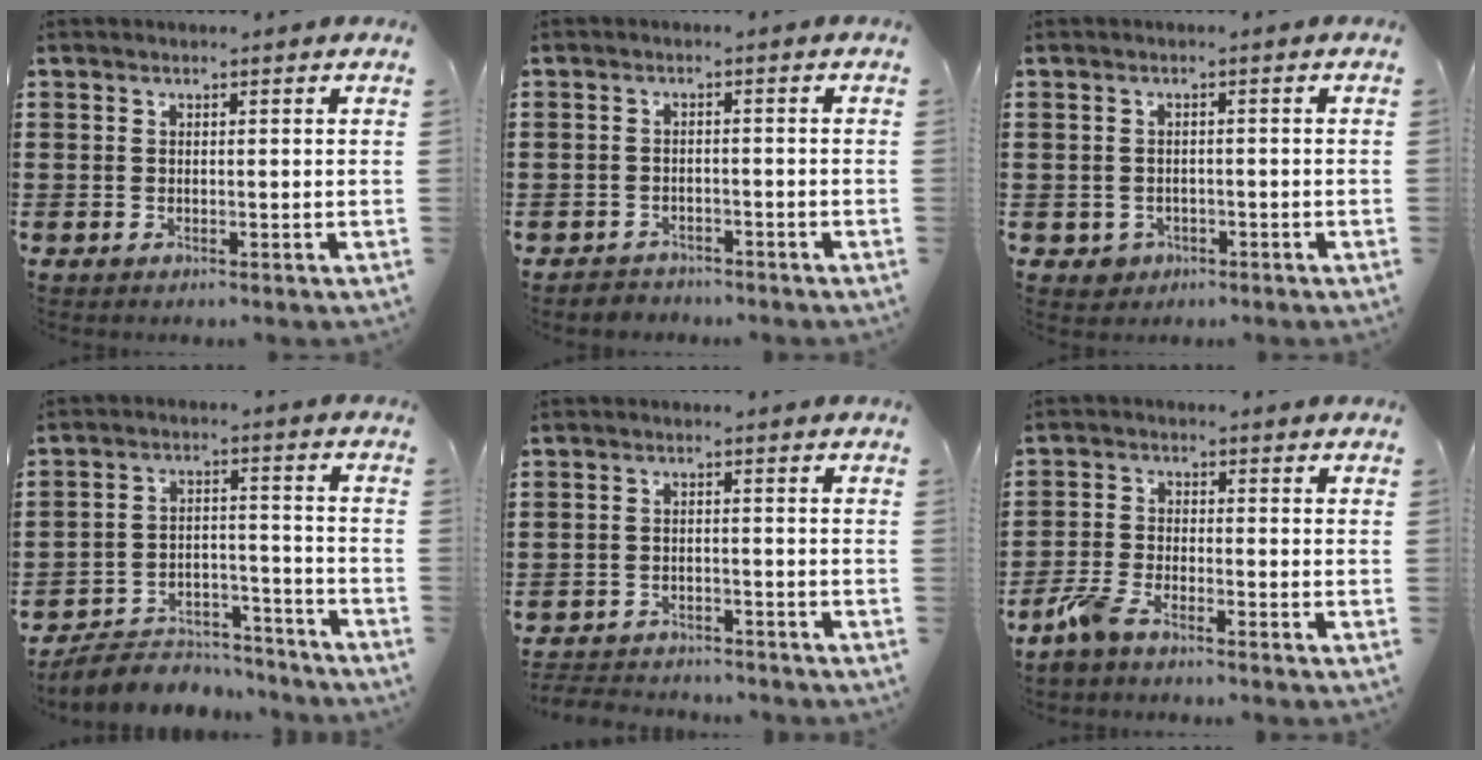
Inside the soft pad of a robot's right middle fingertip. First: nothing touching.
{"total": 1.4, "force": [-1.3, 0.0, -0.5], "torque": [0.007, 0.002, -0.032]}
{"total": 0.5, "force": [-0.2, 0.5, 0.0], "torque": [-0.001, 0.001, -0.007]}
{"total": 5.8, "force": [-5.7, 1.1, 0.7], "torque": [-0.009, 0.020, -0.112]}
{"total": 2.3, "force": [-2.3, -0.1, -0.3], "torque": [0.003, -0.004, -0.051]}
{"total": 4.5, "force": [-3.6, 1.0, 2.5], "torque": [-0.076, -0.004, -0.077]}